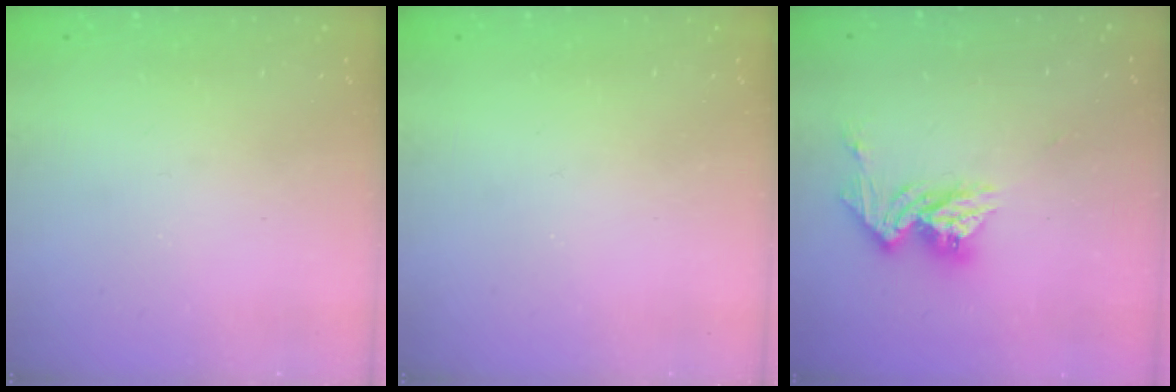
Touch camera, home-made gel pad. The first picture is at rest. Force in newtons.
{"total": 0.0}
{"total": 11.2, "press": 11.2, "slide": 0.9}